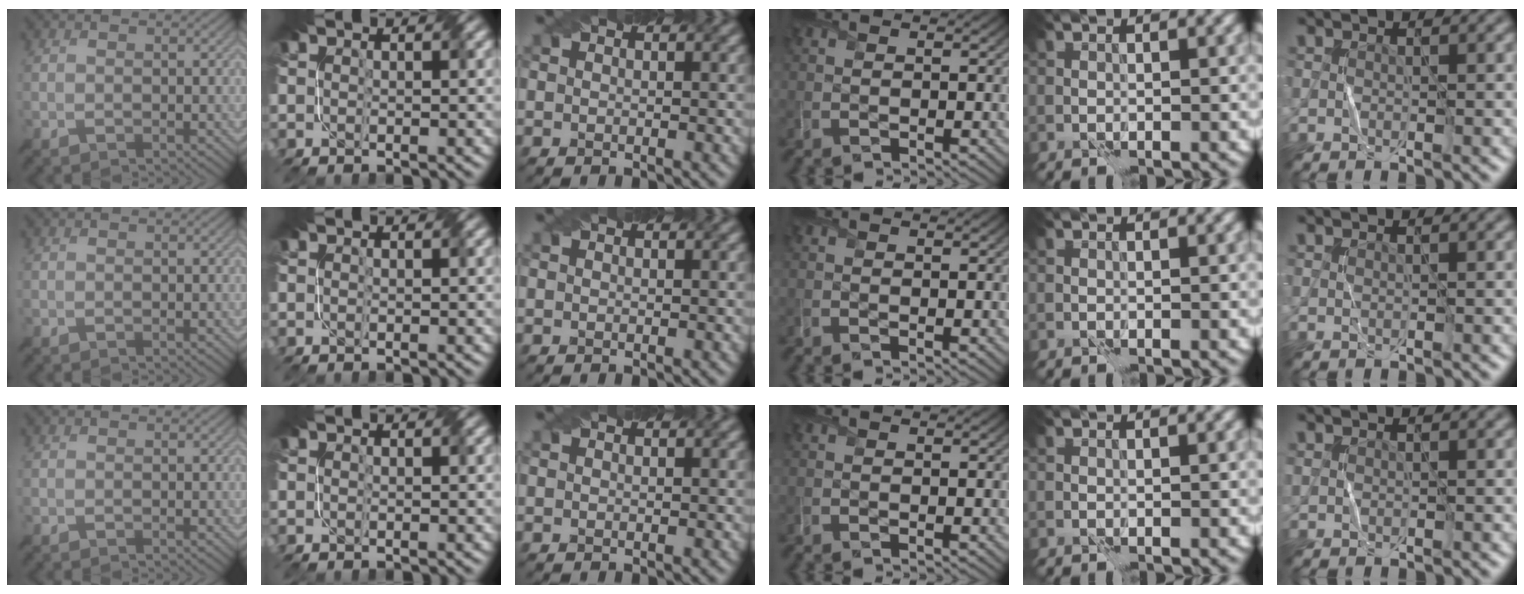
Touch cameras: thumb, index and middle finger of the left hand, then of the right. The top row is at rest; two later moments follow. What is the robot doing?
{"motion": "fold", "object": "file"}